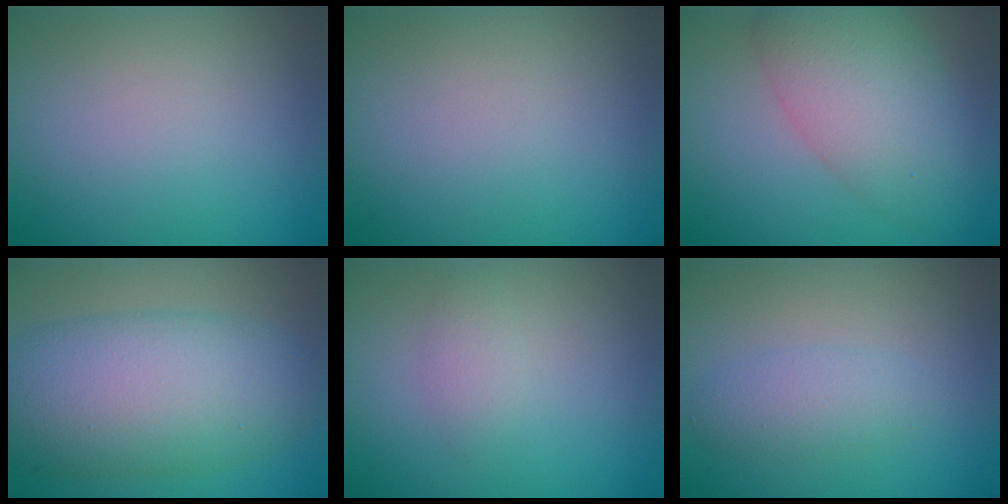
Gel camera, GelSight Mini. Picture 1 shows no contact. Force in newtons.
{"total": 0.0}
{"total": 7.3, "press": 7.3, "slide": 0.3}
{"total": 10.2, "press": 10.2, "slide": 0.1}
{"total": 1.4, "press": 1.4, "slide": 0.0}
{"total": 2.3, "press": 2.3, "slide": 0.2}